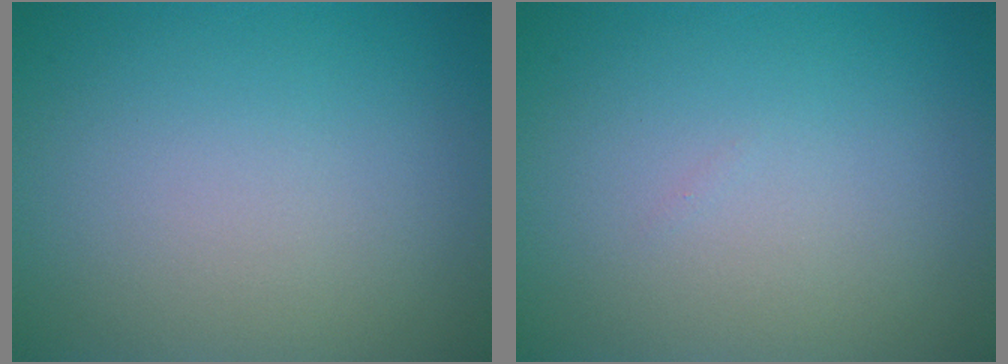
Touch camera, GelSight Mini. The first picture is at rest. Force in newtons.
{"total": 0.0}